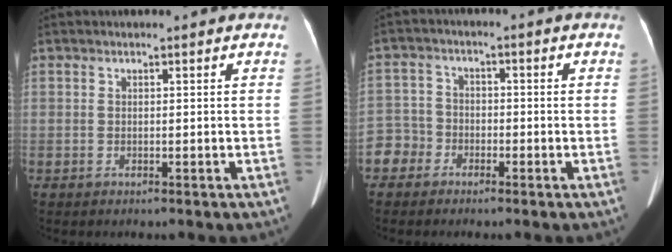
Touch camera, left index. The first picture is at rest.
{"total": 4.8, "force": [-2.9, 3.8, 0.0], "torque": [0.005, 0.013, -0.066]}